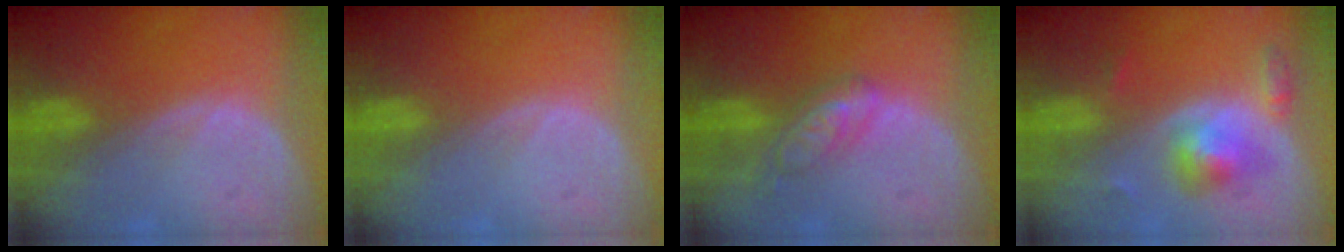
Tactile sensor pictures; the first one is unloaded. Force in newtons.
{"total": 0.0}
{"total": 5.9, "press": 5.2, "slide": 2.9}
{"total": 5.1, "press": 5.1, "slide": 0.9}